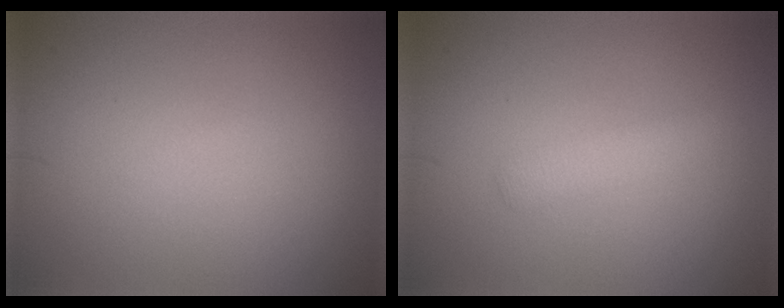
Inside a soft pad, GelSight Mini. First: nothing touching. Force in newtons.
{"total": 1.4, "press": 1.4, "slide": 0.0}